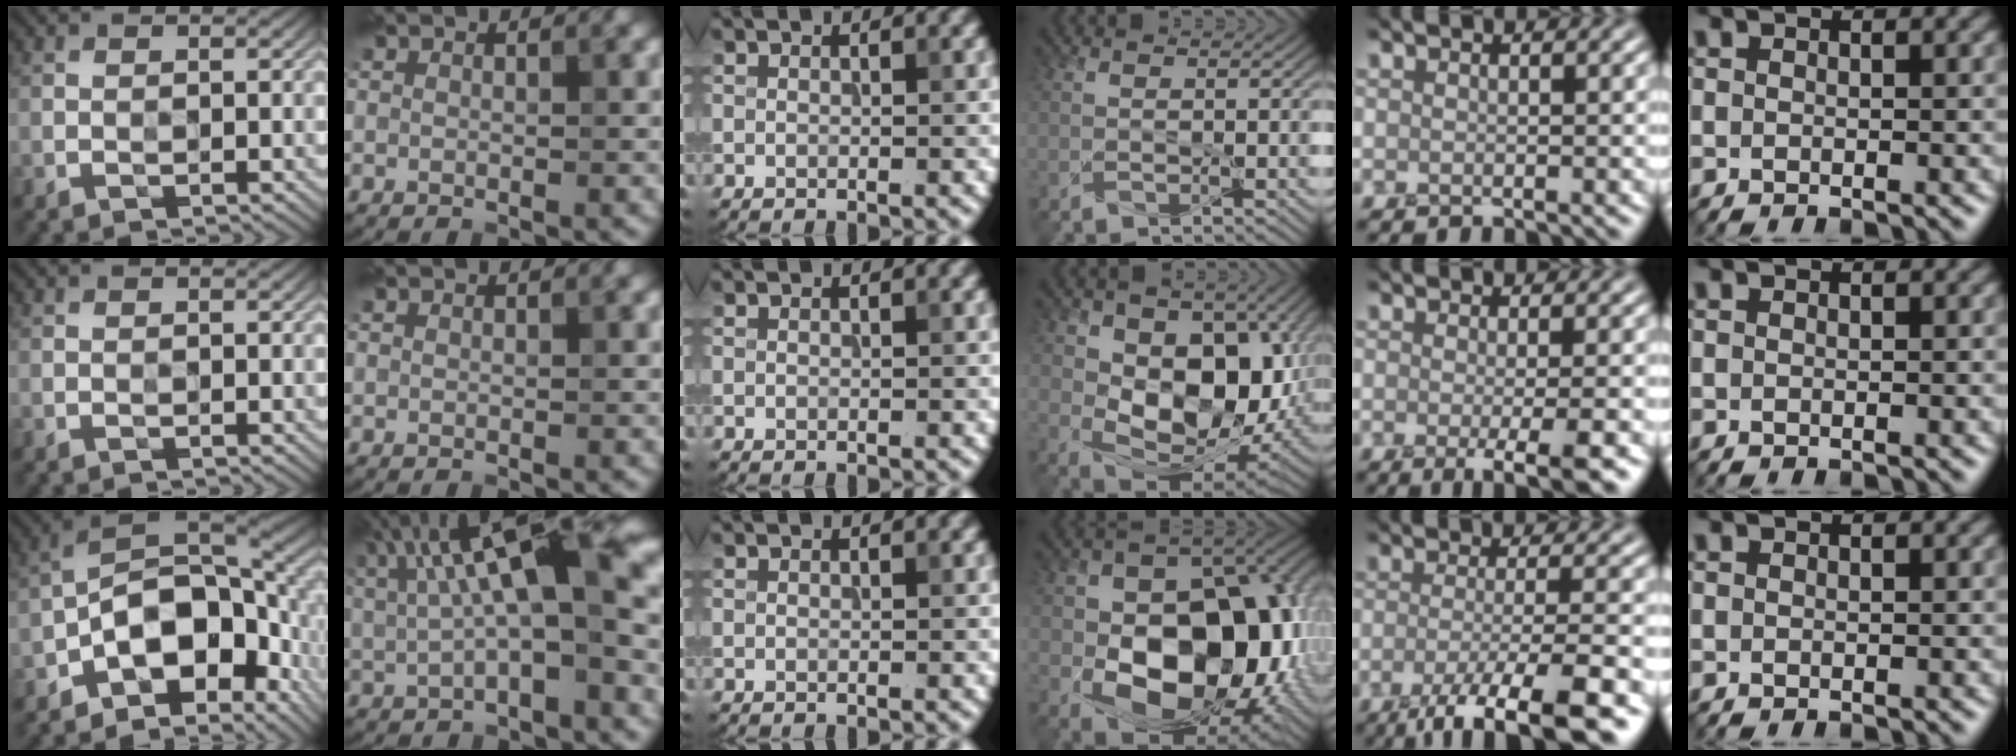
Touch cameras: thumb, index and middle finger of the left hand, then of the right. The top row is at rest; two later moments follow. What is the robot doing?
{"motion": "peel", "object": "velcro strap"}